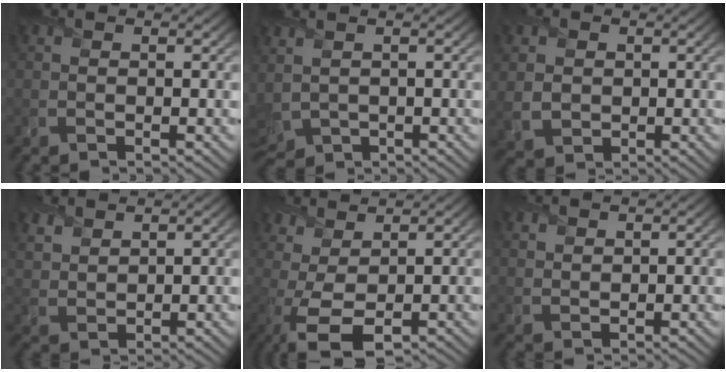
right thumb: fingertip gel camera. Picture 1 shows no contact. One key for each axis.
{"total": 4.3, "fx": -0.4, "fy": 3.0, "fz": 3.1, "tx": -0.091, "ty": -0.017, "tz": 0.003}
{"total": 3.9, "fx": 0.6, "fy": 3.4, "fz": 1.8, "tx": -0.054, "ty": -0.004, "tz": 0.014}
{"total": 3.8, "fx": 3.1, "fy": 1.6, "fz": 1.4, "tx": -0.040, "ty": 0.006, "tz": 0.073}
{"total": 4.8, "fx": -0.2, "fy": 2.0, "fz": 4.3, "tx": -0.097, "ty": 0.007, "tz": -0.006}
{"total": 1.8, "fx": 1.6, "fy": 0.7, "fz": 0.3, "tx": -0.010, "ty": 0.001, "tz": 0.040}